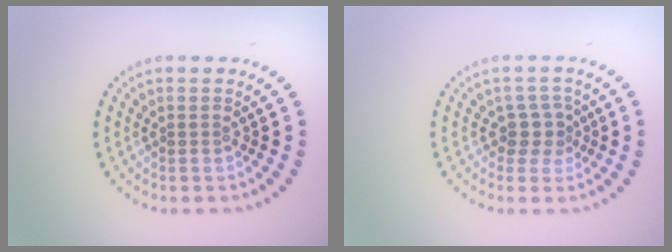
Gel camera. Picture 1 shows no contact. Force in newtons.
{"total": 2.2, "press": 1.7, "slide": 1.4}